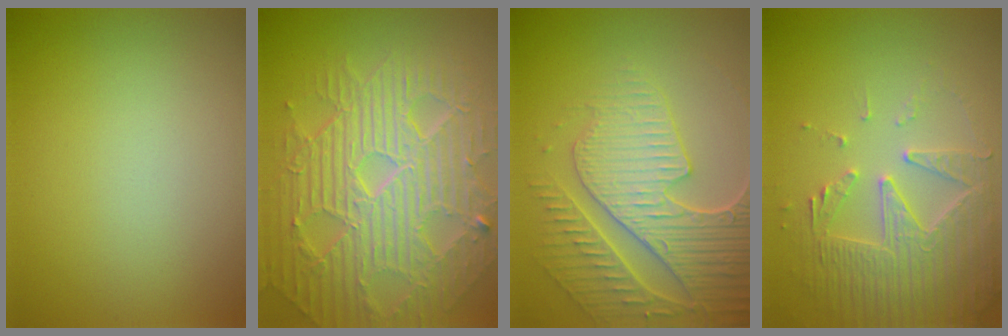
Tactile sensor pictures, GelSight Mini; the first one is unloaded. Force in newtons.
{"total": 10.7, "press": 7.0, "slide": 8.1}
{"total": 7.0, "press": 5.7, "slide": 4.2}
{"total": 4.8, "press": 4.1, "slide": 2.5}